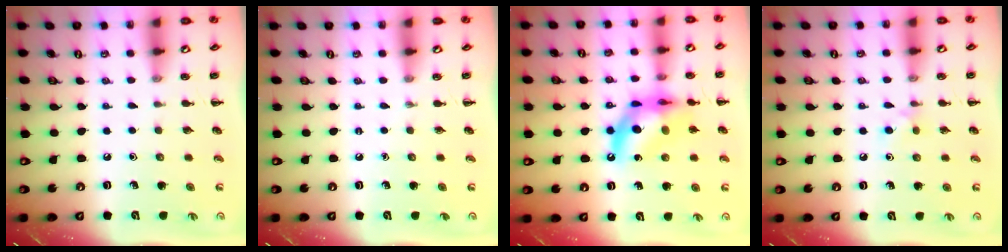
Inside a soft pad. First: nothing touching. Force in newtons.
{"total": 0.0}
{"total": 13.4, "press": 12.9, "slide": 3.4}
{"total": 4.1, "press": 3.9, "slide": 1.3}